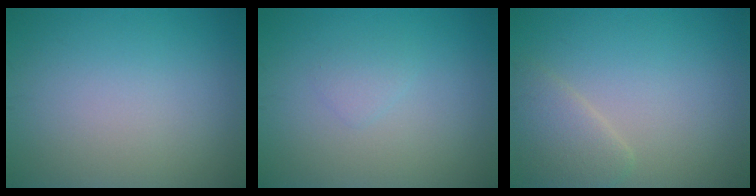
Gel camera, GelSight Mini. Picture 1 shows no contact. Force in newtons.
{"total": 0.9, "press": 0.9, "slide": 0.1}
{"total": 2.5, "press": 2.5, "slide": 0.1}